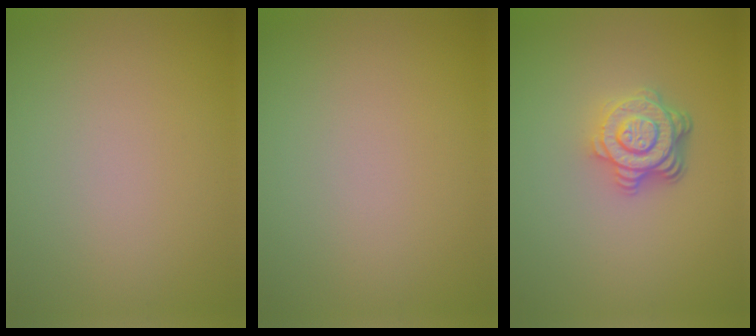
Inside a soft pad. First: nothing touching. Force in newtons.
{"total": 0.0}
{"total": 4.7, "press": 3.5, "slide": 3.2}